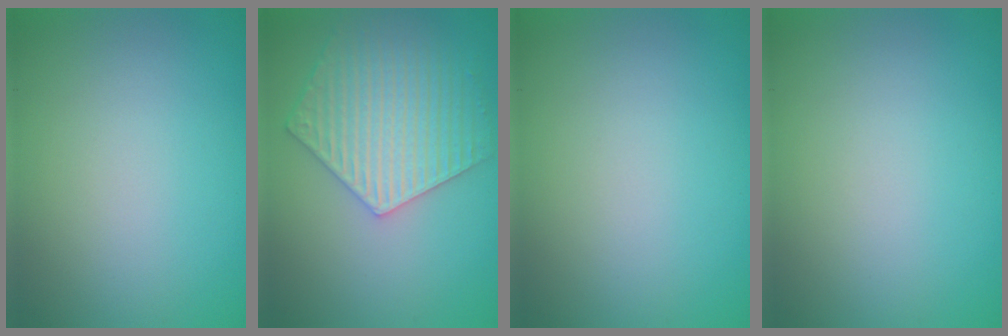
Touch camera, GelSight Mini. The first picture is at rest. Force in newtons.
{"total": 5.9, "press": 5.1, "slide": 3.0}
{"total": 0.0}
{"total": 0.0}